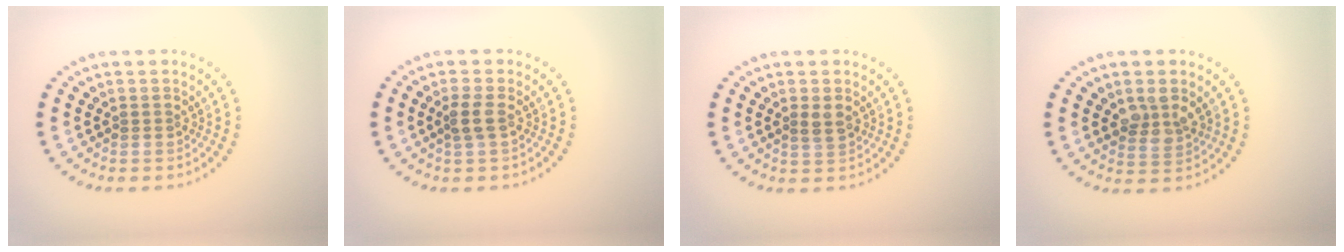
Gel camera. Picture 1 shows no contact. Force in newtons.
{"total": 1.4, "press": 1.3, "slide": 0.6}
{"total": 1.5, "press": 1.4, "slide": 0.3}
{"total": 2.7, "press": 2.4, "slide": 1.2}